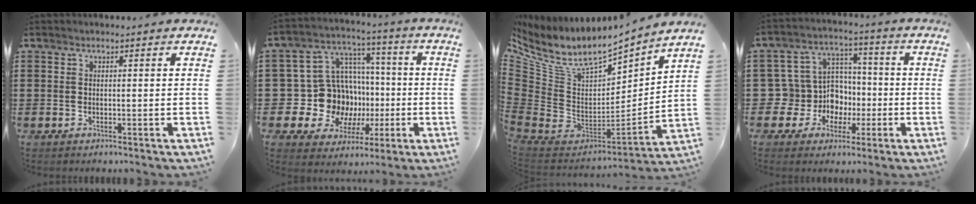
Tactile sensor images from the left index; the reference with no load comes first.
{"total": 13.9, "force": [-1.6, 13.0, 4.5], "torque": [-0.130, -0.008, -0.002]}
{"total": 9.7, "force": [6.8, 4.4, 5.4], "torque": [-0.127, -0.050, 0.120]}
{"total": 9.4, "force": [-1.2, 9.0, 2.4], "torque": [-0.098, 0.002, -0.014]}